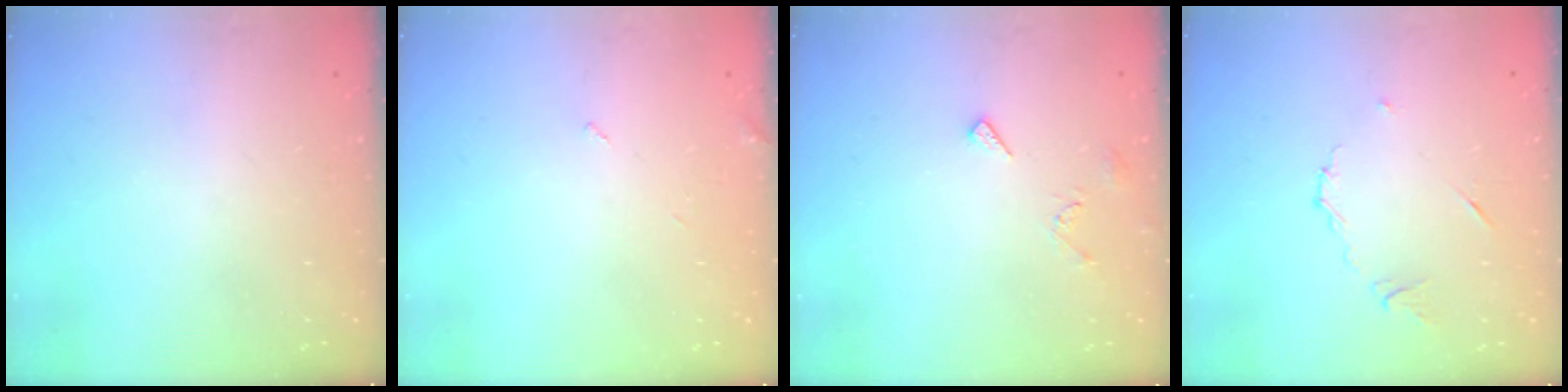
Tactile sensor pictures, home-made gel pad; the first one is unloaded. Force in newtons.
{"total": 2.2, "press": 2.2, "slide": 0.3}
{"total": 4.6, "press": 4.6, "slide": 0.4}
{"total": 6.1, "press": 6.1, "slide": 0.6}